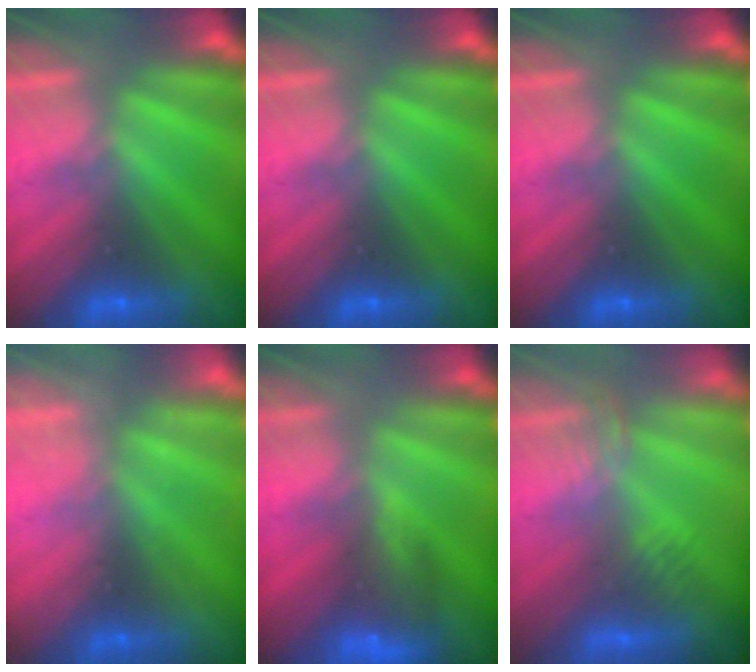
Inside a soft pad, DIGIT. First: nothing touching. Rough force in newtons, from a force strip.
{"total": 0.0}
{"total": 0.0}
{"total": 2.2}
{"total": 8.5}
{"total": 2.9}